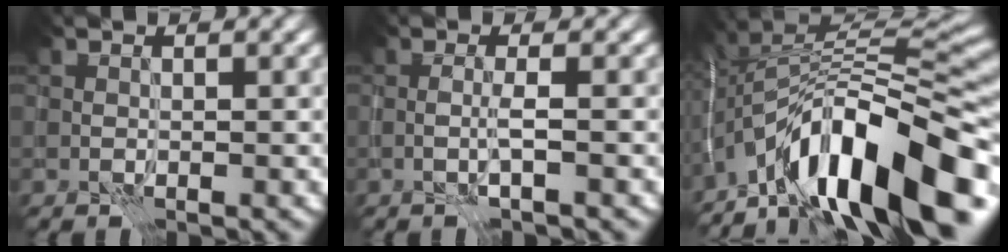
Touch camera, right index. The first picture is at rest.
{"total": 1.3, "force": [-0.5, -0.2, 1.2], "torque": [-0.025, 0.006, -0.013]}
{"total": 15.3, "force": [-8.0, 5.3, 11.9], "torque": [-0.202, 0.031, -0.149]}